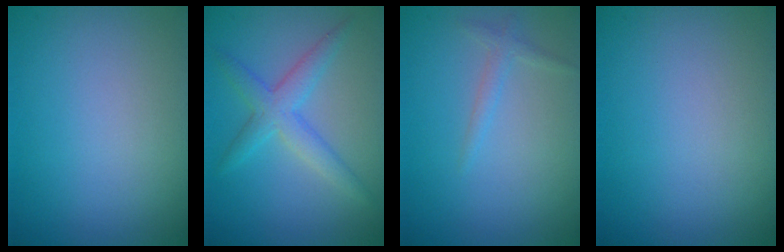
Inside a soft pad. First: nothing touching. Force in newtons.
{"total": 3.1, "press": 3.1, "slide": 0.1}
{"total": 1.1, "press": 1.1, "slide": 0.1}
{"total": 0.0}